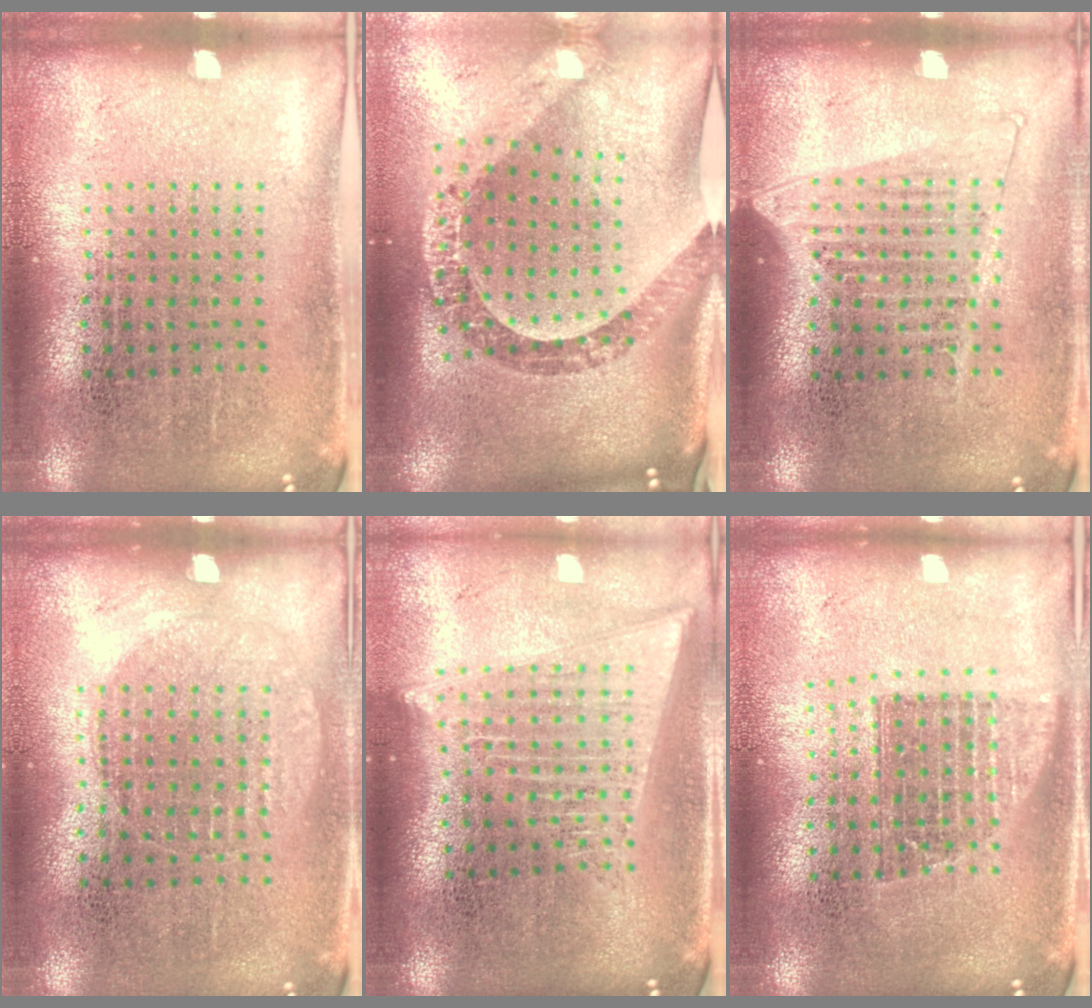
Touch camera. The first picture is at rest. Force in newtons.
{"total": 2.6, "press": 2.0, "slide": 1.6}
{"total": 1.3, "press": 1.2, "slide": 0.6}
{"total": 0.9, "press": 0.9, "slide": 0.3}
{"total": 2.0, "press": 1.8, "slide": 1.0}
{"total": 1.4, "press": 1.1, "slide": 0.8}